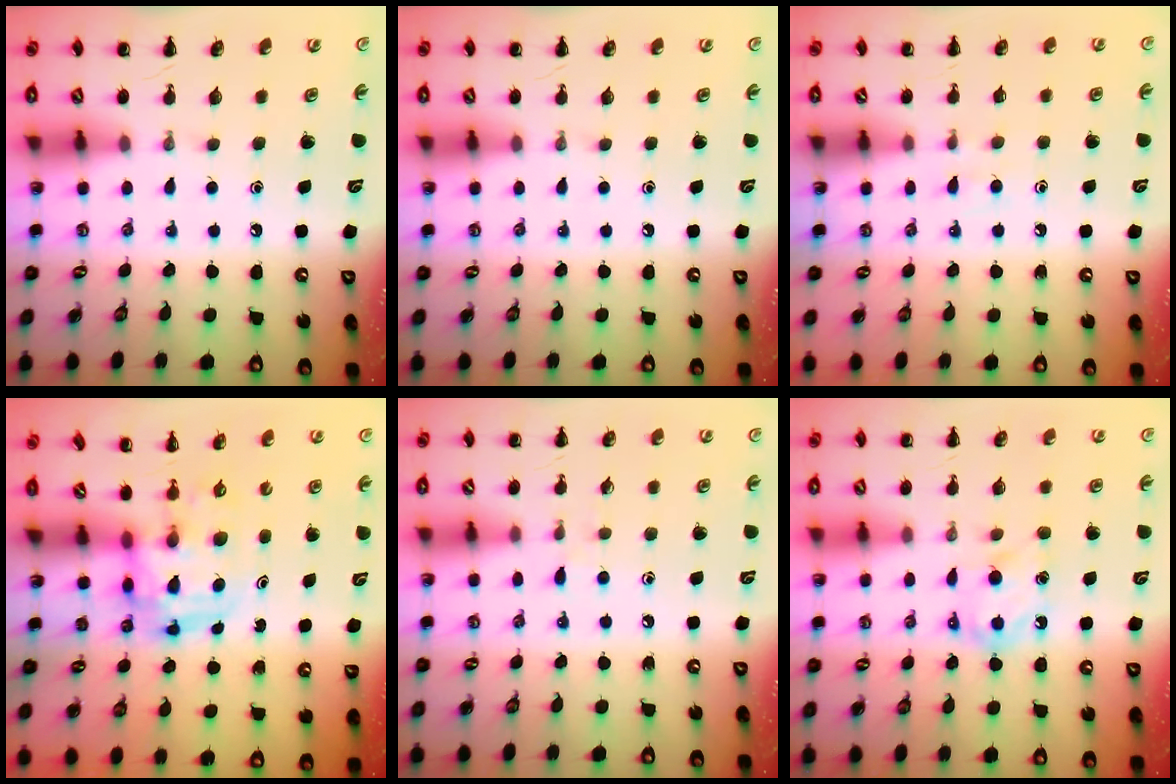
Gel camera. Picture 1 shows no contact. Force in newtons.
{"total": 0.0}
{"total": 2.9, "press": 2.5, "slide": 1.4}
{"total": 3.5, "press": 3.5, "slide": 0.6}
{"total": 3.8, "press": 3.4, "slide": 1.5}
{"total": 6.9, "press": 6.9, "slide": 0.7}